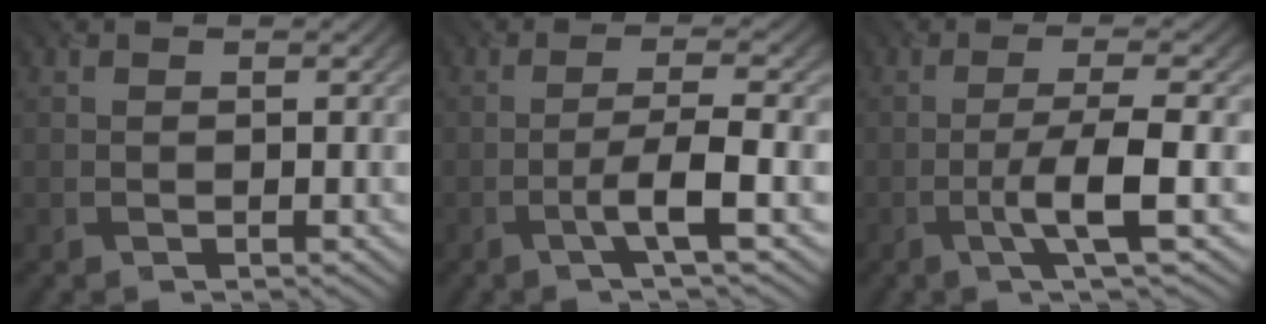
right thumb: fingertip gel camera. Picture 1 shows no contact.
{"total": 4.1, "force": [-1.9, 0.0, 3.7], "torque": [-0.065, 0.014, -0.050]}
{"total": 5.2, "force": [-1.8, 0.3, 4.9], "torque": [-0.085, 0.013, -0.046]}